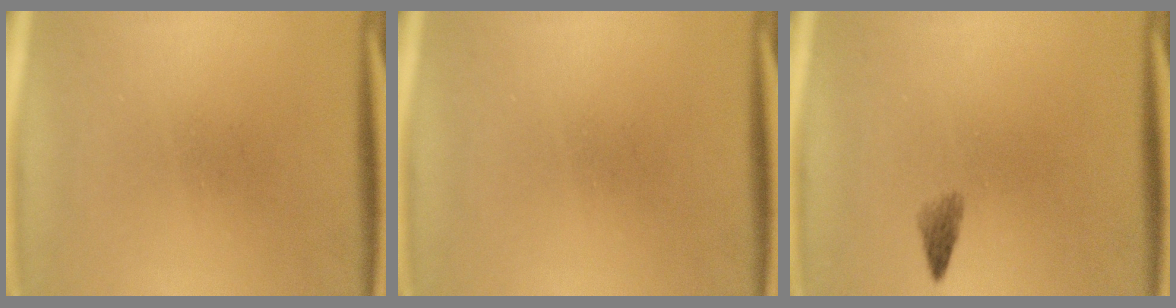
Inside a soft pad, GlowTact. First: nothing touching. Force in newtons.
{"total": 0.0}
{"total": 1.5}